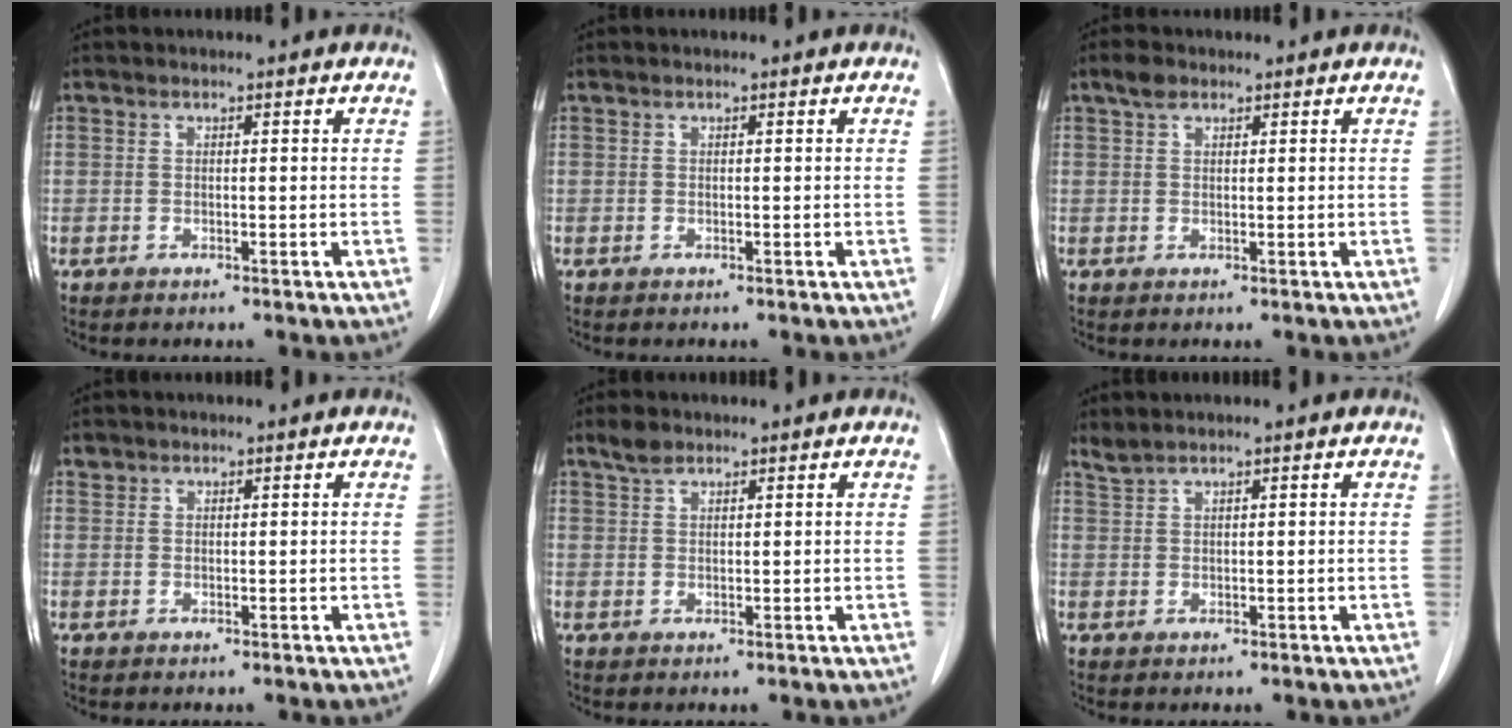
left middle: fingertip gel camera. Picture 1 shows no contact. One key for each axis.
{"total": 0.0}
{"total": 1.9, "fx": 1.3, "fy": 1.0, "fz": 1.0, "tx": -0.024, "ty": 0.010, "tz": 0.024}
{"total": 0.8, "fx": 0.6, "fy": 0.5, "fz": 0.0, "tx": 0.001, "ty": 0.007, "tz": 0.009}
{"total": 2.1, "fx": 1.7, "fy": 0.7, "fz": 0.9, "tx": -0.024, "ty": 0.007, "tz": 0.035}
{"total": 1.4, "fx": 1.3, "fy": -0.2, "fz": 0.4, "tx": -0.012, "ty": 0.010, "tz": 0.033}